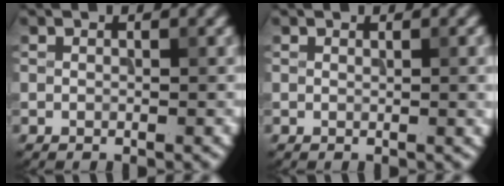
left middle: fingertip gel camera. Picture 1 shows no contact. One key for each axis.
{"total": 1.4, "fx": -0.1, "fy": 0.5, "fz": 1.3, "tx": -0.021, "ty": -0.004, "tz": -0.002}